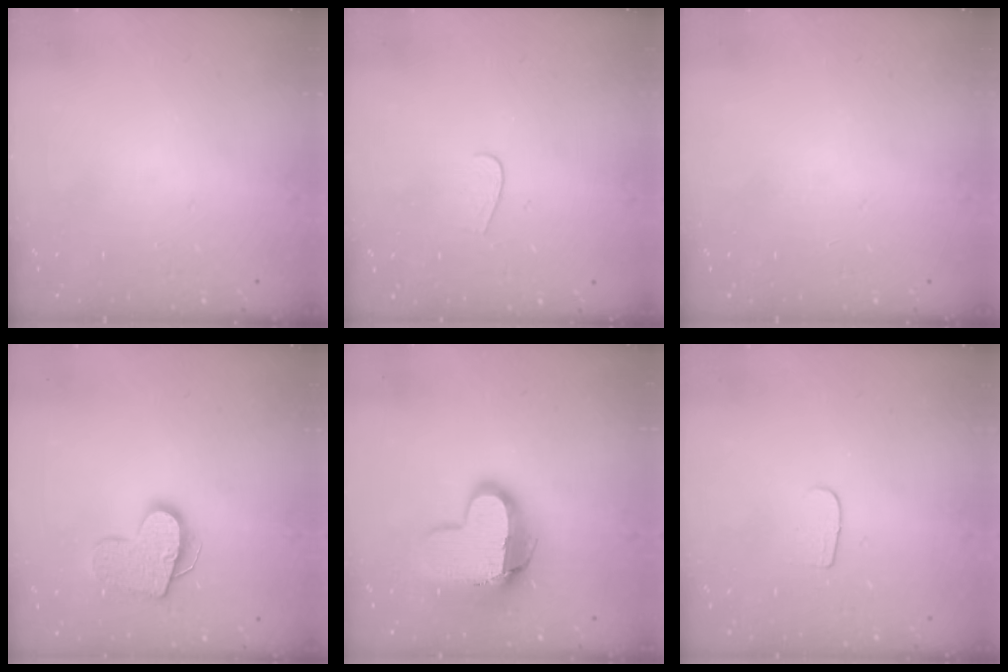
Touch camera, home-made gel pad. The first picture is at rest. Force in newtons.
{"total": 4.0, "press": 4.0, "slide": 0.4}
{"total": 0.0}
{"total": 13.9, "press": 13.8, "slide": 1.1}
{"total": 14.2, "press": 14.2, "slide": 1.1}
{"total": 4.8, "press": 4.8, "slide": 0.5}